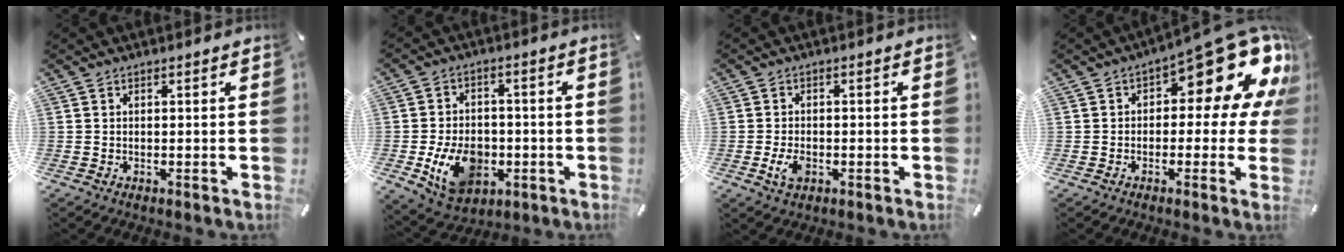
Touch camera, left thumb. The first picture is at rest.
{"total": 12.3, "force": [-3.4, 9.0, 7.7], "torque": [-0.144, 0.006, -0.058]}
{"total": 3.6, "force": [-1.3, 2.3, 2.5], "torque": [-0.064, -0.001, -0.026]}
{"total": 16.9, "force": [8.2, 7.3, 12.9], "torque": [-0.161, -0.064, 0.131]}